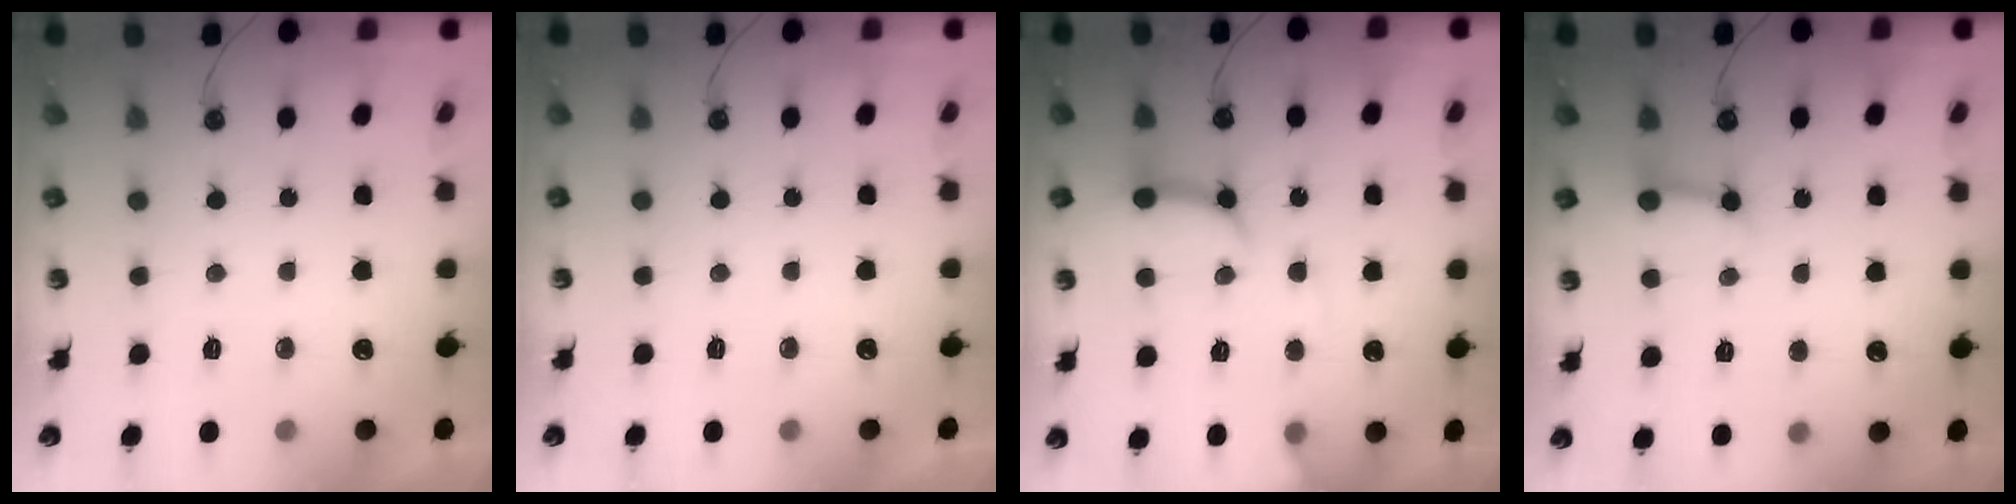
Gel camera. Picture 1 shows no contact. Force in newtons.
{"total": 0.0}
{"total": 12.2, "press": 12.2, "slide": 1.2}
{"total": 6.6, "press": 6.6, "slide": 0.2}